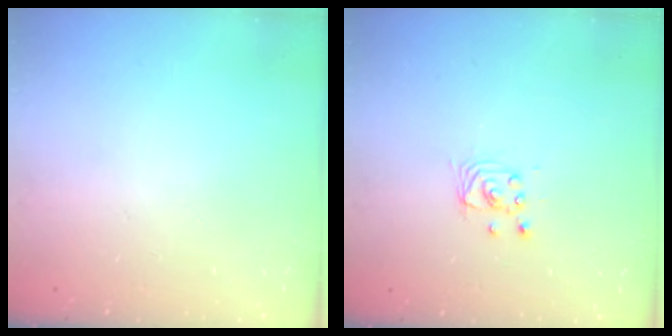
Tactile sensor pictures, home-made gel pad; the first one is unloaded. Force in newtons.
{"total": 2.9, "press": 2.9, "slide": 0.2}